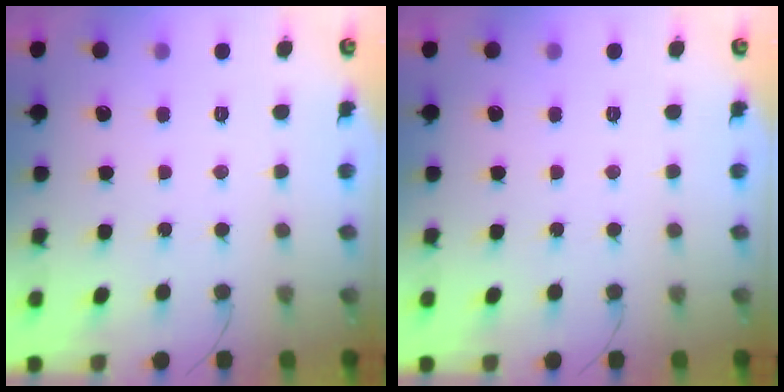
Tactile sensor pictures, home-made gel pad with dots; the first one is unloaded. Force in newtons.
{"total": 0.0}